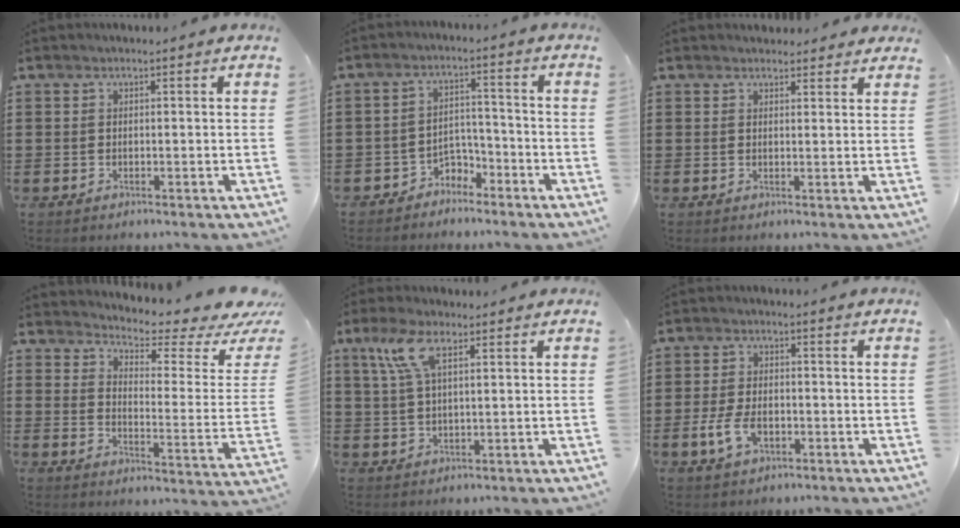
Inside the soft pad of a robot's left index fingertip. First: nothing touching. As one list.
[{"total": 4.0, "force": [-3.6, 1.6, 0.6], "torque": [-0.017, 0.010, -0.075]}, {"total": 2.0, "force": [1.9, 0.6, 0.2], "torque": [0.000, -0.001, 0.036]}, {"total": 4.3, "force": [3.6, 0.5, 2.2], "torque": [-0.050, -0.041, 0.053]}, {"total": 6.4, "force": [3.2, 2.0, 5.2], "torque": [-0.122, 0.006, 0.054]}, {"total": 5.3, "force": [-1.8, 3.0, 3.9], "torque": [-0.087, 0.001, -0.036]}]